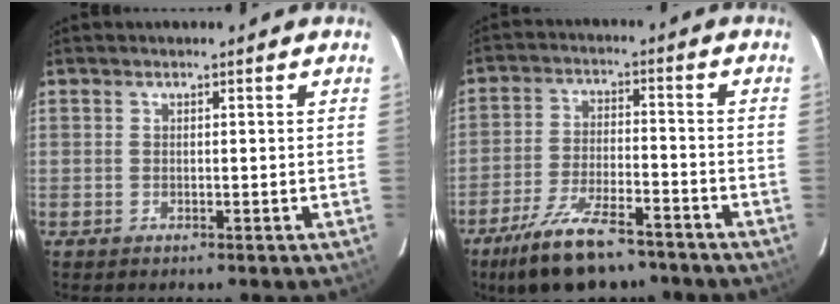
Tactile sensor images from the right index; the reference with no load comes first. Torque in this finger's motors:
{"motor_torque": [1.24, -0.91, 0.53, 0.12]}